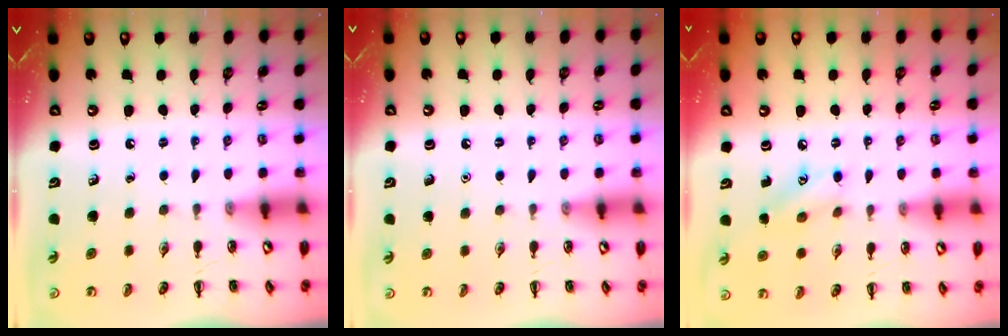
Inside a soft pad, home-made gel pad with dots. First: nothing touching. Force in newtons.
{"total": 1.6, "press": 1.6, "slide": 0.1}
{"total": 8.3, "press": 8.3, "slide": 1.0}